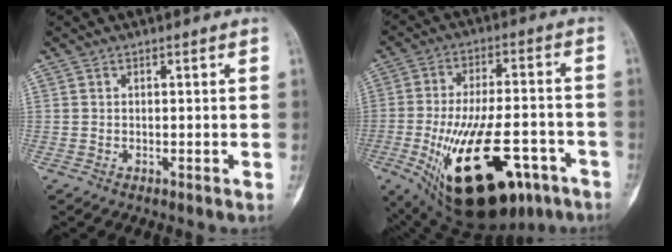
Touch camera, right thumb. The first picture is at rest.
{"total": 25.5, "force": [-10.6, 11.6, 20.1], "torque": [-0.324, 0.022, -0.147]}